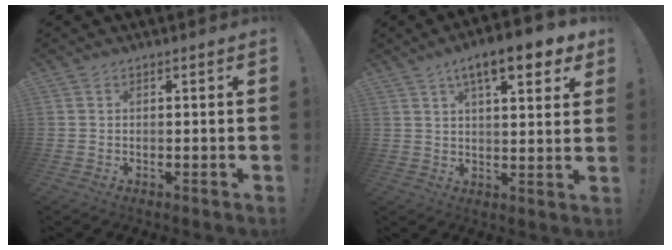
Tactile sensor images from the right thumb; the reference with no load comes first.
{"total": 11.6, "force": [6.4, 3.1, 9.2], "torque": [-0.125, -0.028, 0.100]}